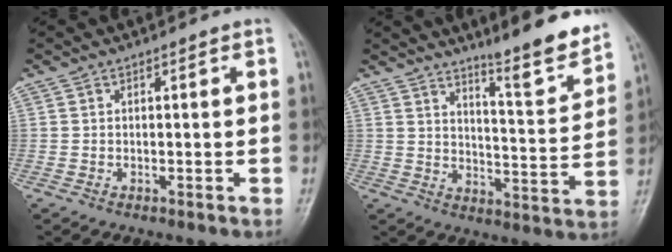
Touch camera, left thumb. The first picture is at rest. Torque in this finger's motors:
{"motor_torque": [0.53, -0.23, 1.32, -1.44, 0.06]}